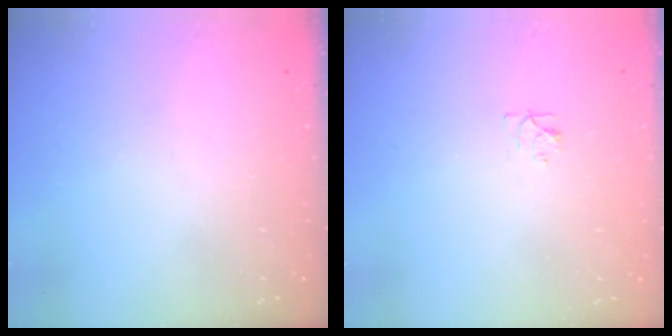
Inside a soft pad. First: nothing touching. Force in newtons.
{"total": 4.6, "press": 4.6, "slide": 0.7}